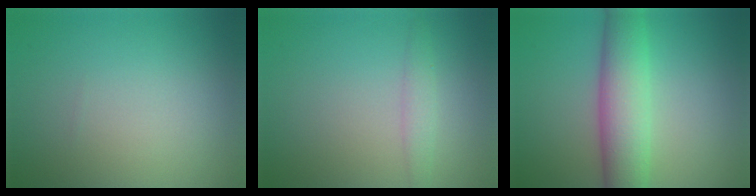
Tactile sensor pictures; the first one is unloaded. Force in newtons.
{"total": 1.5, "press": 1.5, "slide": 0.1}
{"total": 6.7, "press": 6.7, "slide": 0.1}